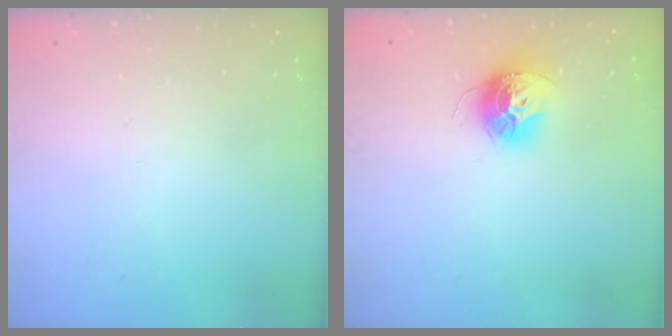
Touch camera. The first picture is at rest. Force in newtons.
{"total": 12.2, "press": 12.1, "slide": 1.1}